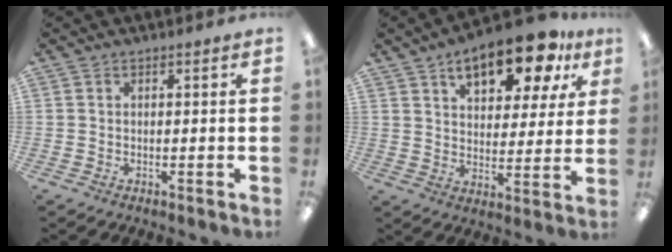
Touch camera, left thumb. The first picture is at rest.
{"total": 15.2, "force": [9.9, 6.7, 9.4], "torque": [-0.135, -0.042, 0.165]}